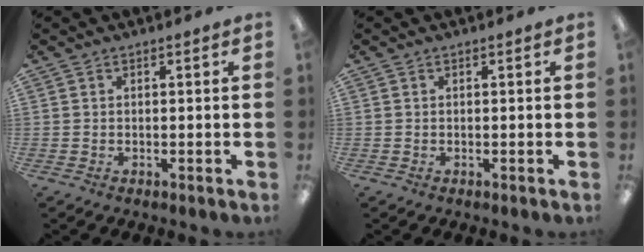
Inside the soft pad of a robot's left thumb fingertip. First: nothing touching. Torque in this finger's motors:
{"motor_torque": [0.02, 0.02, 0.23, -0.08, 0.00]}